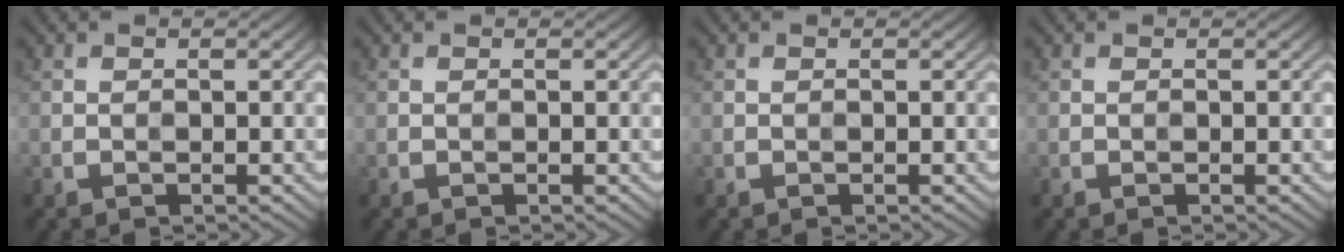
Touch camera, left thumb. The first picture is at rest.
{"total": 0.0}
{"total": 0.0}
{"total": 0.0}